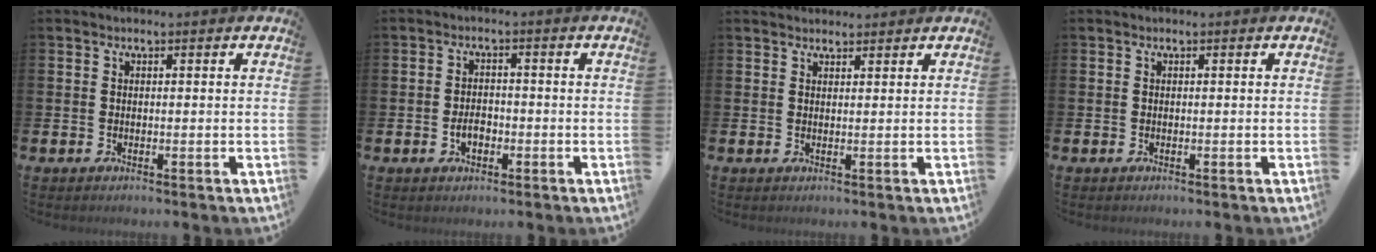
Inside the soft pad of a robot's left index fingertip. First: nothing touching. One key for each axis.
{"total": 2.5, "fx": -0.9, "fy": 1.7, "fz": 1.7, "tx": -0.018, "ty": -0.003, "tz": -0.021}
{"total": 1.7, "fx": 1.6, "fy": 0.5, "fz": 0.0, "tx": 0.008, "ty": -0.005, "tz": 0.028}
{"total": 0.0}